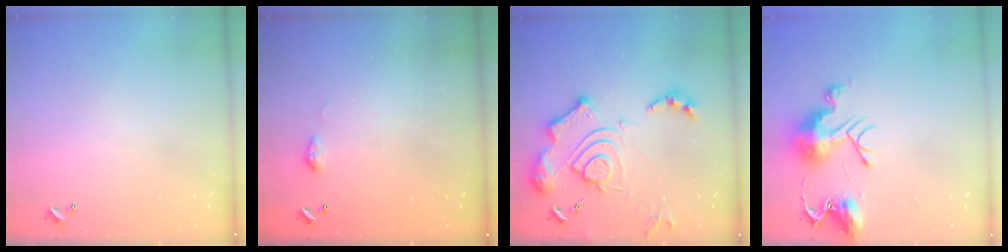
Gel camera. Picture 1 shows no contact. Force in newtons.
{"total": 3.3, "press": 3.2, "slide": 0.5}
{"total": 18.3, "press": 18.2, "slide": 1.7}
{"total": 12.0, "press": 12.0, "slide": 1.1}